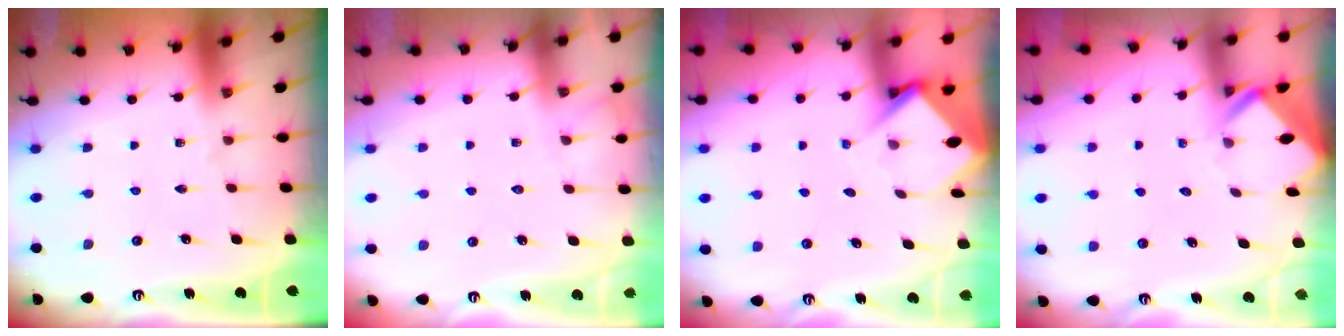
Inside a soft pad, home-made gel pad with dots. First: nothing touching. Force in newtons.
{"total": 3.9, "press": 3.9, "slide": 0.5}
{"total": 3.8, "press": 3.8, "slide": 0.3}
{"total": 2.7, "press": 2.7, "slide": 0.2}